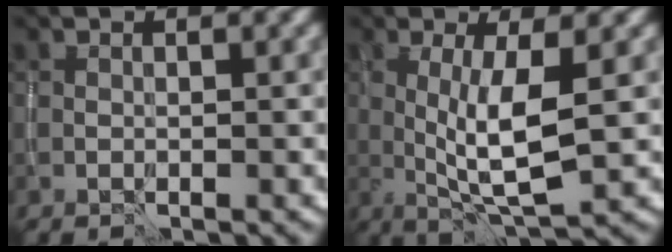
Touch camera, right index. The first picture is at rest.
{"total": 5.9, "force": [0.0, 1.4, 5.7], "torque": [-0.109, -0.006, 0.004]}